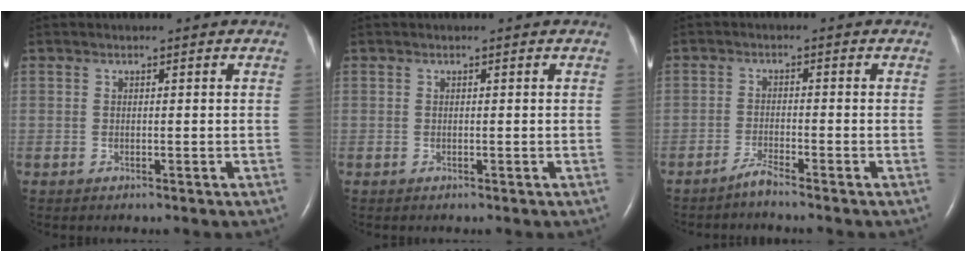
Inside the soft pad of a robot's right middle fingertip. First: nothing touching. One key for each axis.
{"total": 0.0}
{"total": 2.1, "fx": -1.9, "fy": -0.5, "fz": 0.7, "tx": -0.019, "ty": -0.005, "tz": -0.040}